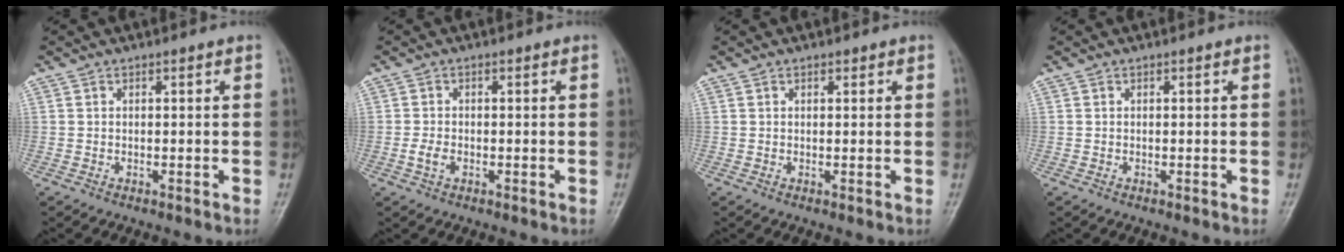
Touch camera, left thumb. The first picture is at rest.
{"total": 2.3, "force": [-0.7, 1.5, 1.6], "torque": [-0.032, 0.002, -0.017]}
{"total": 0.8, "force": [0.5, 0.5, 0.4], "torque": [-0.001, -0.003, 0.005]}
{"total": 0.0}